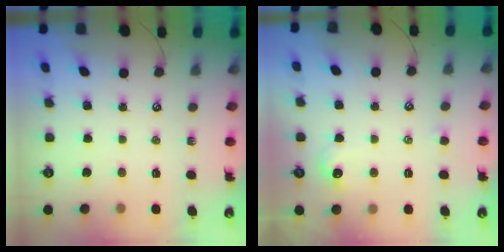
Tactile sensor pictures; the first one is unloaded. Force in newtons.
{"total": 1.6, "press": 1.5, "slide": 0.4}